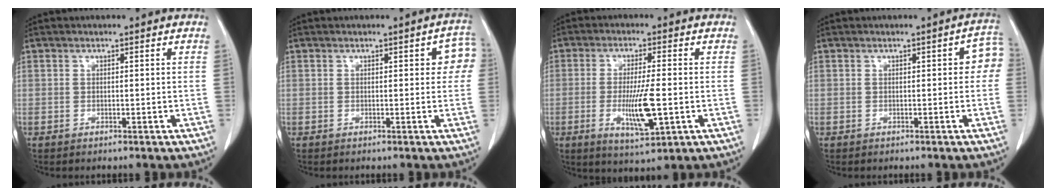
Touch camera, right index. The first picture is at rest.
{"total": 3.9, "force": [0.9, 1.5, 3.4], "torque": [-0.025, 0.014, 0.003]}
{"total": 8.2, "force": [-1.7, 1.0, 8.0], "torque": [-0.145, -0.019, -0.025]}
{"total": 3.7, "force": [0.4, 1.4, 3.5], "torque": [-0.027, 0.016, 0.000]}